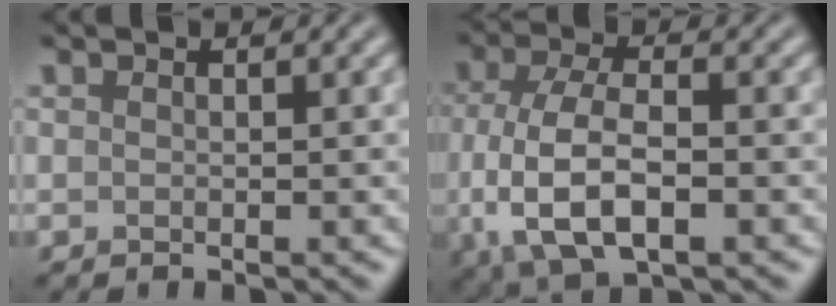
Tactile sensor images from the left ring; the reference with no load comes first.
{"total": 8.1, "force": [-1.8, 3.9, 6.9], "torque": [-0.142, -0.007, -0.037]}